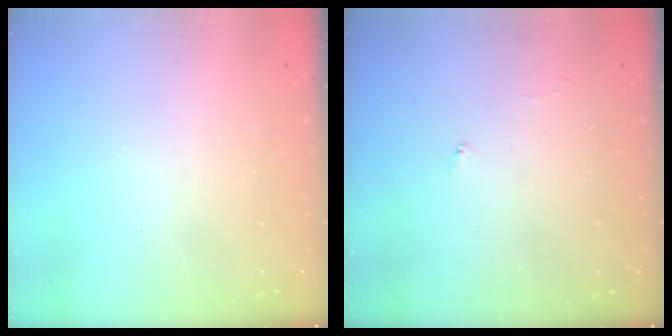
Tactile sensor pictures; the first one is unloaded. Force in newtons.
{"total": 3.7, "press": 3.7, "slide": 0.5}